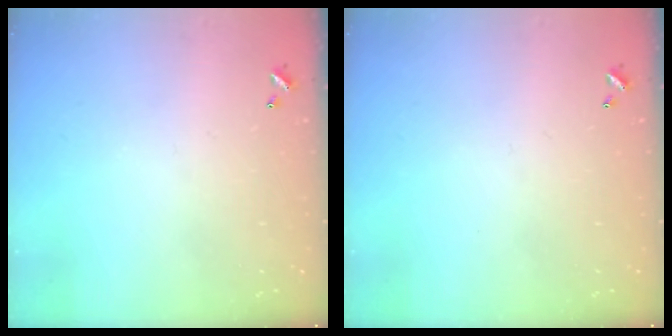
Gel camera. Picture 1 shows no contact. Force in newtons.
{"total": 0.0}